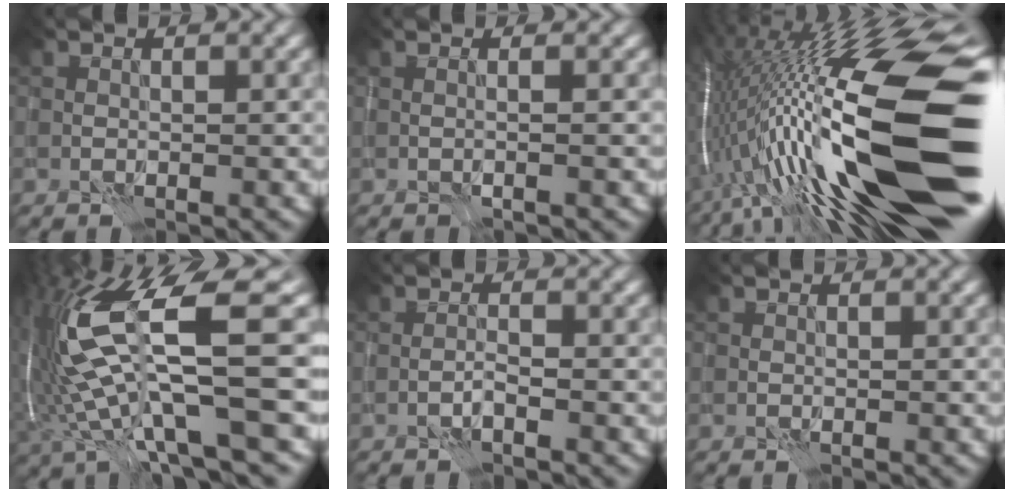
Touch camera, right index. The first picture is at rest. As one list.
[{"total": 1.3, "force": [0.0, 0.4, 1.2], "torque": [-0.015, -0.002, -0.012]}, {"total": 21.5, "force": [-1.4, 6.2, 20.5], "torque": [-0.357, 0.009, -0.035]}, {"total": 14.5, "force": [1.1, 3.6, 14.0], "torque": [-0.284, -0.006, 0.039]}, {"total": 0.8, "force": [-0.7, -0.1, 0.5], "torque": [-0.009, 0.006, -0.015]}, {"total": 0.0}]